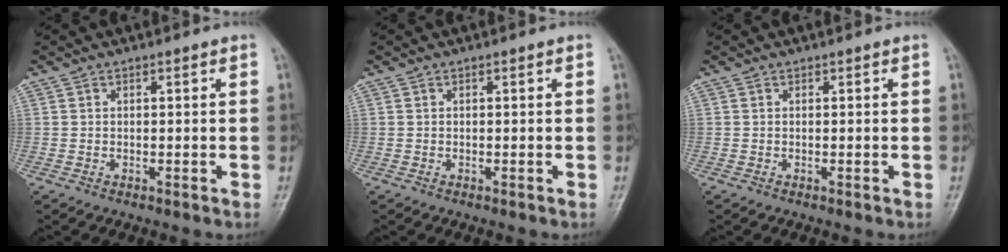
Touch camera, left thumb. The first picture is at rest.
{"total": 0.0}
{"total": 0.0}